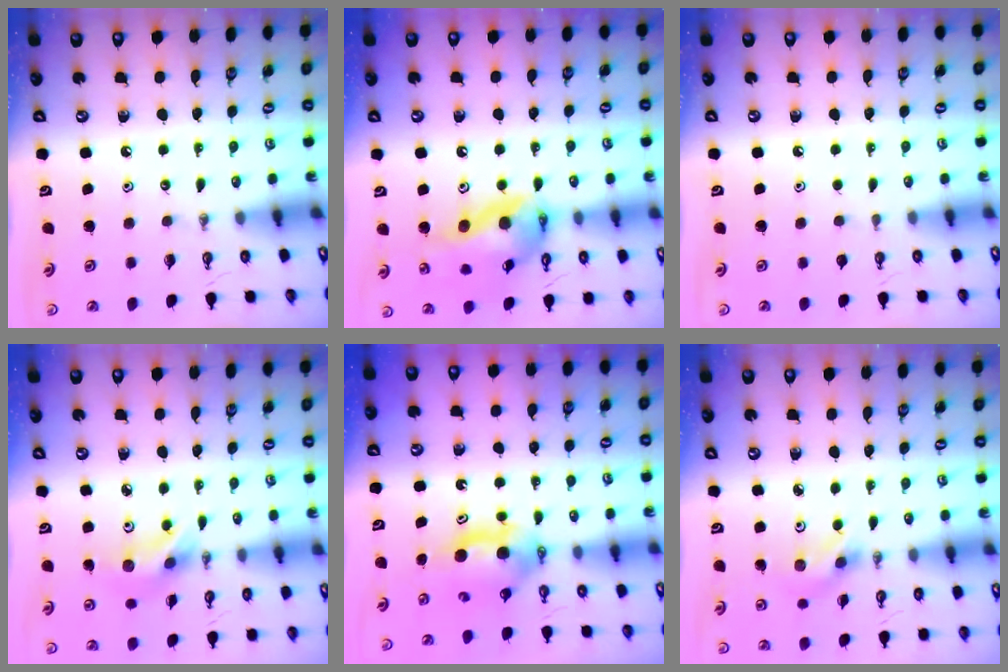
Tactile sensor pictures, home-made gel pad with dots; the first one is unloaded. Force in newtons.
{"total": 16.7, "press": 16.5, "slide": 2.6}
{"total": 0.0}
{"total": 9.0, "press": 8.2, "slide": 3.6}
{"total": 6.4, "press": 6.1, "slide": 2.1}
{"total": 3.2, "press": 3.1, "slide": 0.4}